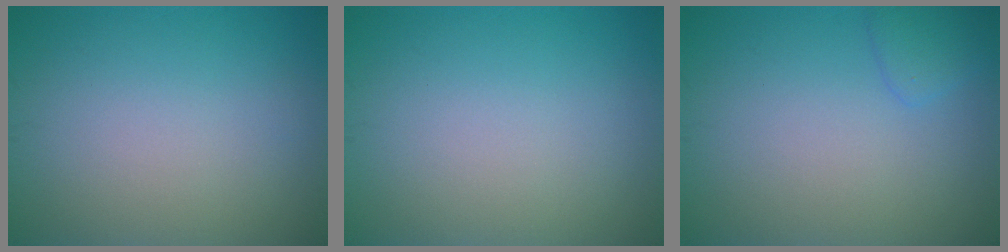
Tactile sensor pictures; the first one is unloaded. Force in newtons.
{"total": 0.0}
{"total": 1.5, "press": 1.4, "slide": 0.1}